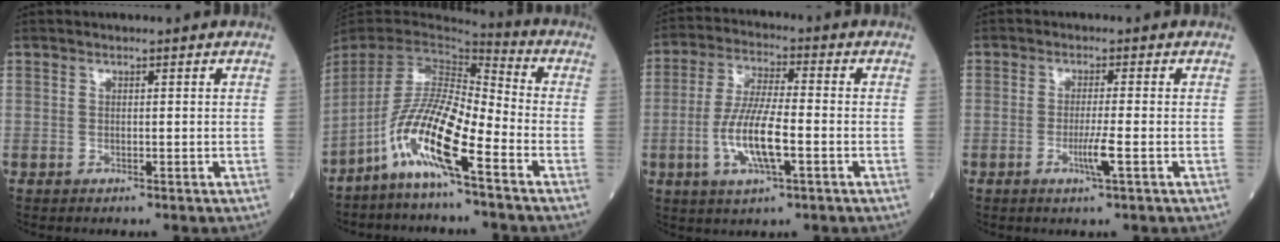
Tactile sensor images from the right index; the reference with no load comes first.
{"total": 12.5, "force": [-7.1, 0.5, 10.3], "torque": [-0.214, -0.014, -0.142]}
{"total": 10.0, "force": [-2.8, 1.9, 9.5], "torque": [-0.195, -0.005, -0.053]}
{"total": 3.4, "force": [-1.2, -0.5, 3.1], "torque": [-0.065, -0.008, -0.023]}